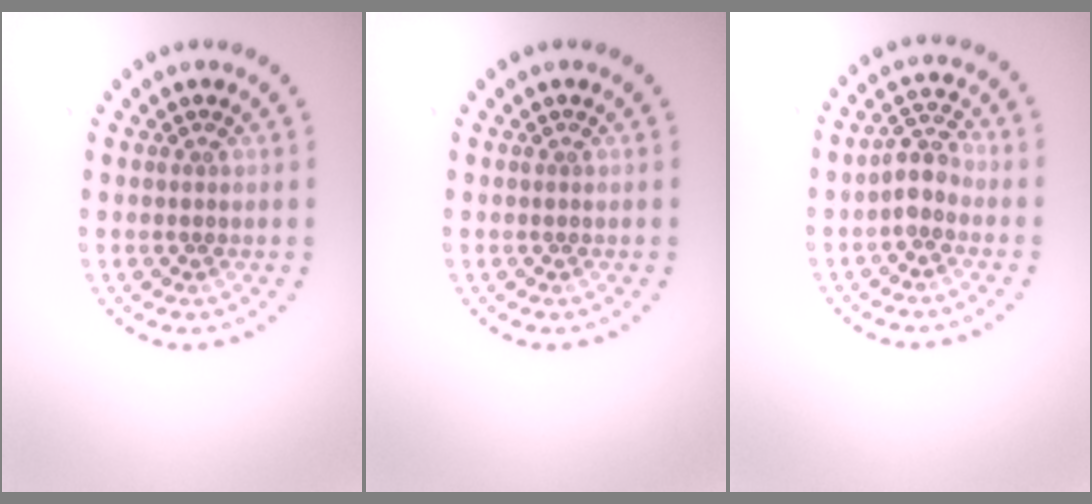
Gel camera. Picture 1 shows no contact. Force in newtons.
{"total": 0.0}
{"total": 2.4, "press": 2.0, "slide": 1.3}